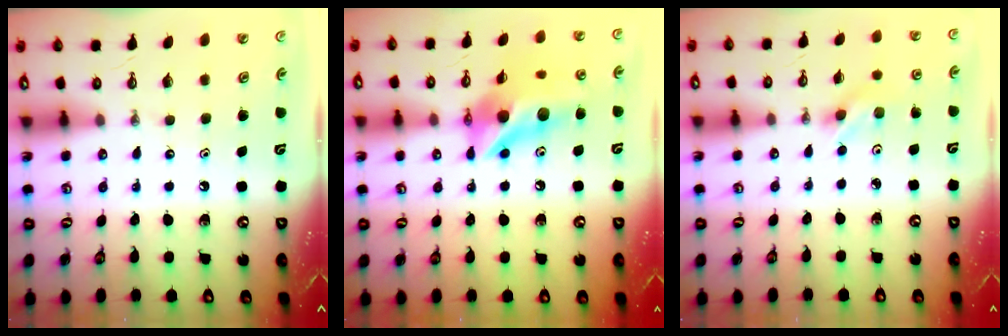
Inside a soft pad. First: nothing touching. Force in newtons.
{"total": 13.5, "press": 13.4, "slide": 1.3}
{"total": 2.0, "press": 1.9, "slide": 0.6}